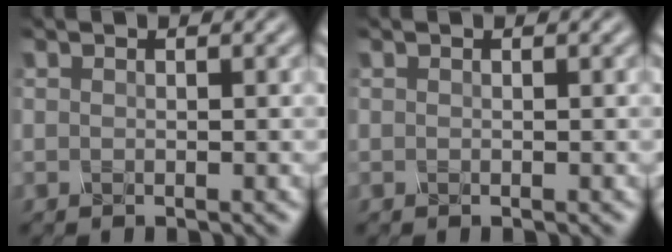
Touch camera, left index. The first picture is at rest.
{"total": 0.0}